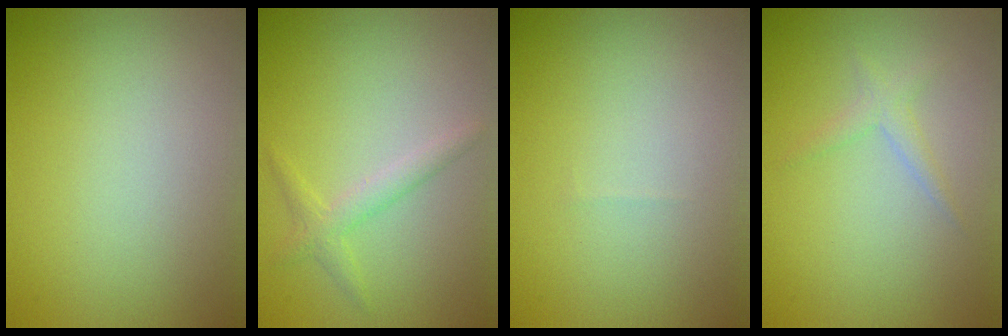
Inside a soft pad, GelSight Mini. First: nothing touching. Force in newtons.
{"total": 1.8, "press": 1.8, "slide": 0.0}
{"total": 0.0}
{"total": 1.3, "press": 1.3, "slide": 0.2}